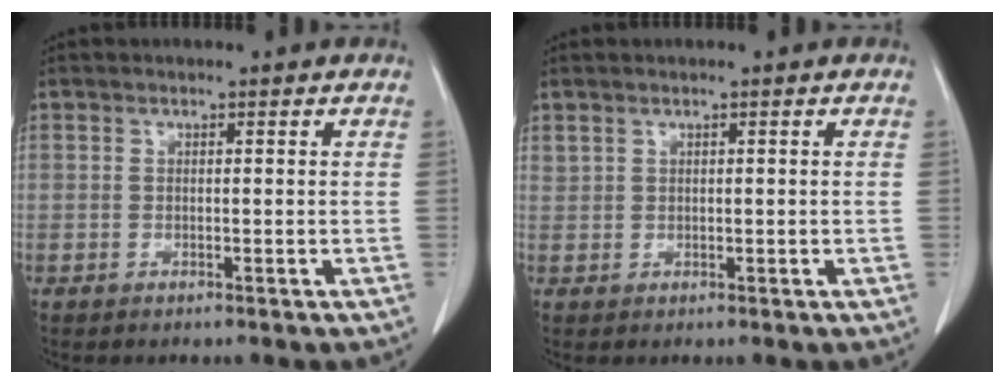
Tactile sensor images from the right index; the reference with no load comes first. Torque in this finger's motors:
{"motor_torque": [-0.05, 0.02, -0.06, 0.00]}